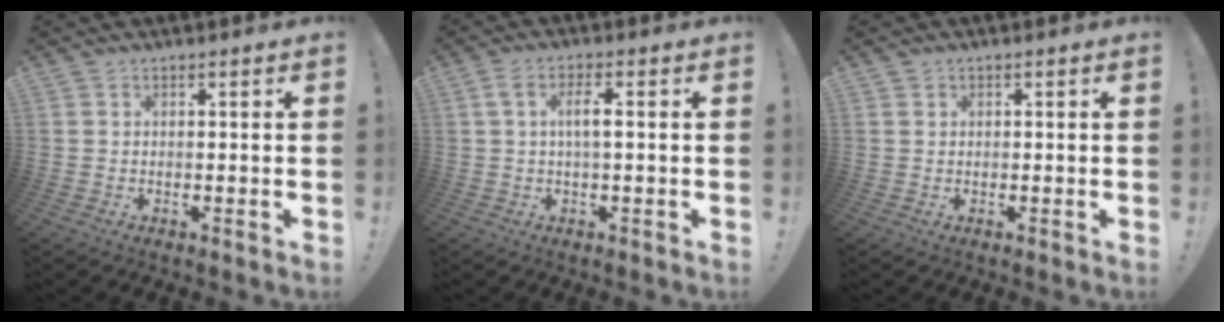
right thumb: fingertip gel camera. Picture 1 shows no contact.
{"total": 5.0, "force": [0.5, 1.3, 4.9], "torque": [-0.091, 0.007, 0.004]}
{"total": 0.9, "force": [0.6, 0.6, 0.0], "torque": [0.004, -0.002, 0.012]}